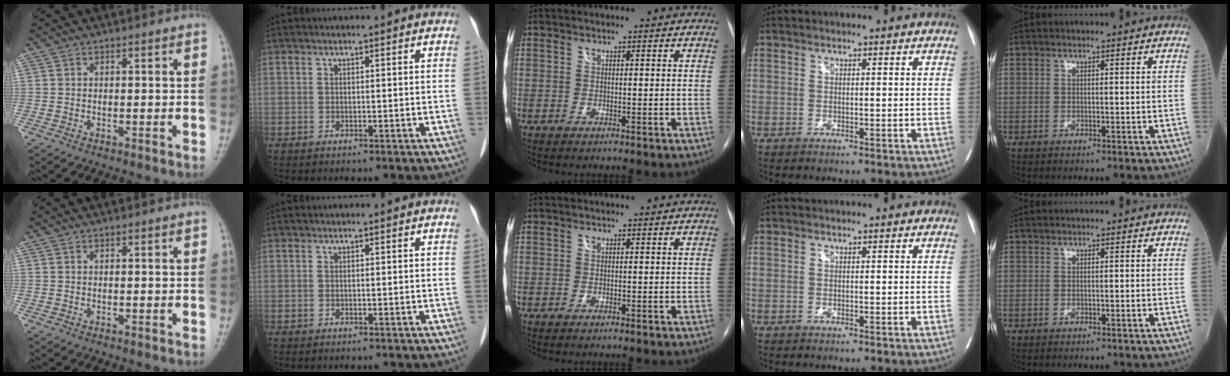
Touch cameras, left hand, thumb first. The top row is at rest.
{}